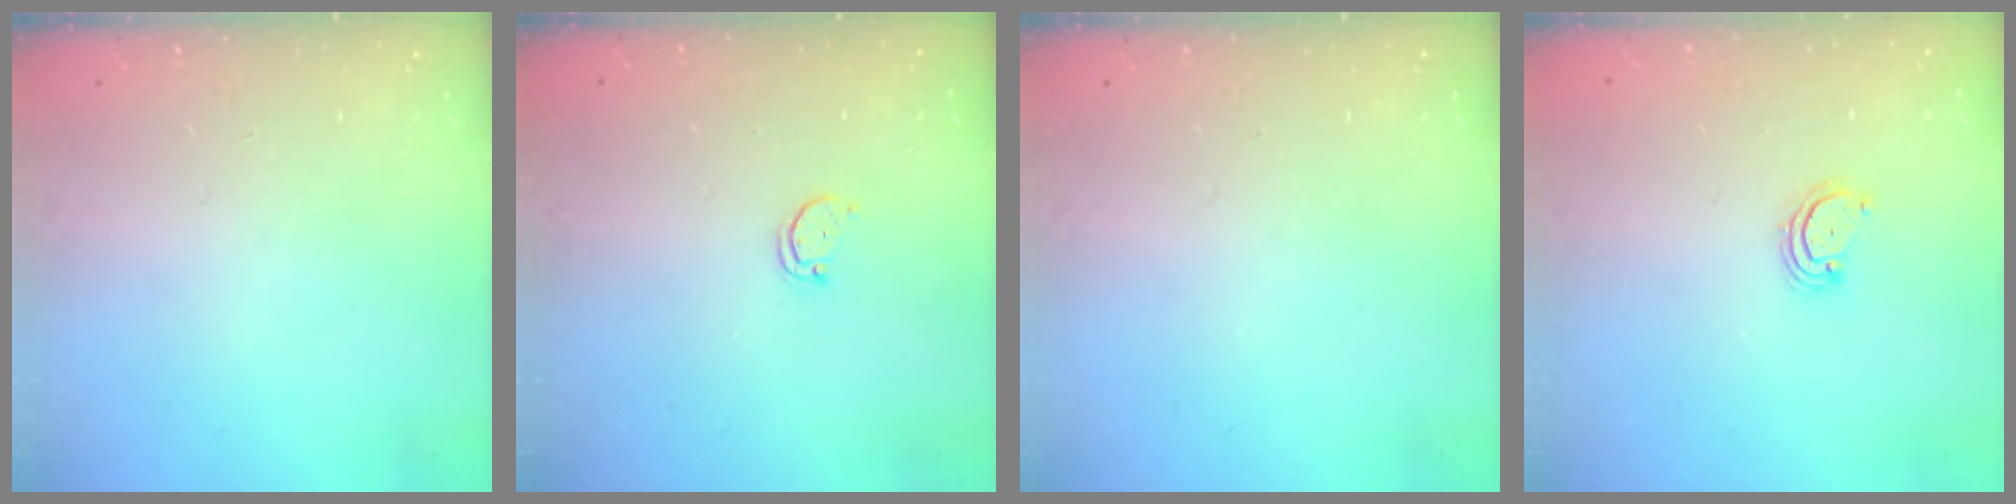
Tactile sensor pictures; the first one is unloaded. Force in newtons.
{"total": 1.8, "press": 1.8, "slide": 0.1}
{"total": 0.0}
{"total": 2.5, "press": 2.5, "slide": 0.3}